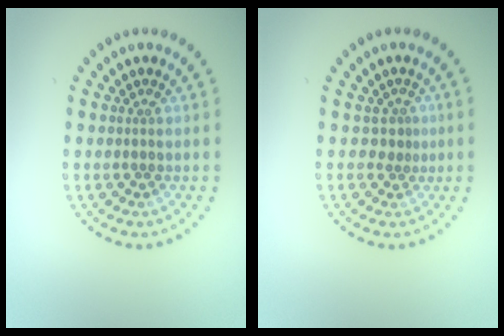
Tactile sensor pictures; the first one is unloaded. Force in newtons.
{"total": 1.2, "press": 0.7, "slide": 1.0}